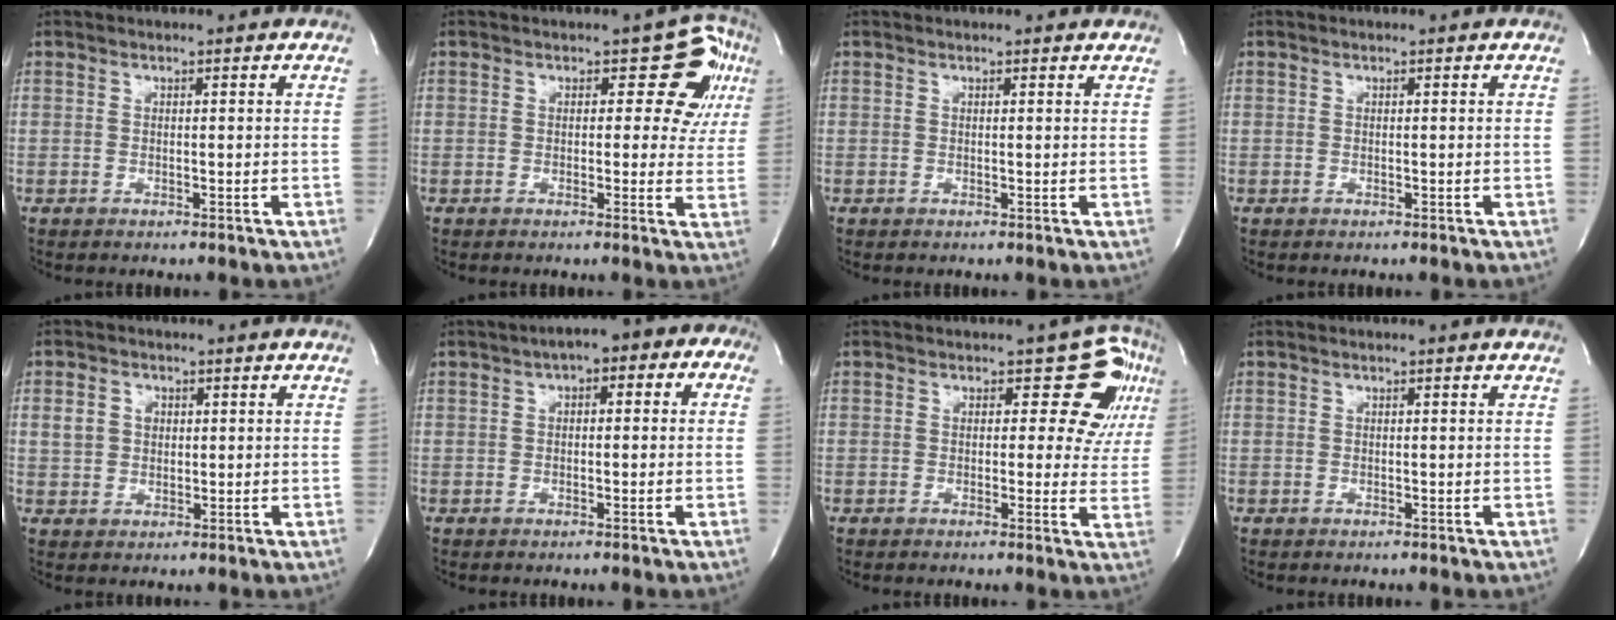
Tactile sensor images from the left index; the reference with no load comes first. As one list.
[{"total": 7.8, "force": [2.5, 4.3, 6.0], "torque": [-0.041, 0.024, 0.020]}, {"total": 1.8, "force": [1.7, 0.4, 0.5], "torque": [-0.016, 0.009, 0.012]}, {"total": 0.0}, {"total": 3.6, "force": [1.1, 3.0, 1.6], "torque": [-0.033, 0.012, 0.025]}, {"total": 7.8, "force": [2.4, 3.5, 6.6], "torque": [-0.074, 0.046, 0.020]}, {"total": 8.6, "force": [3.1, 4.8, 6.4], "torque": [-0.046, 0.016, 0.025]}, {"total": 0.6, "force": [0.5, 0.0, 0.2], "torque": [-0.009, -0.001, 0.007]}]